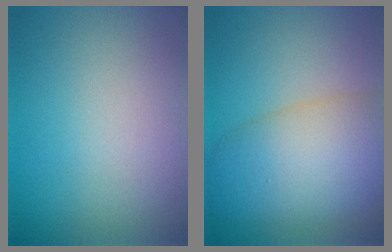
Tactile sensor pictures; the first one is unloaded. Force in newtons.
{"total": 8.5, "press": 8.5, "slide": 0.3}